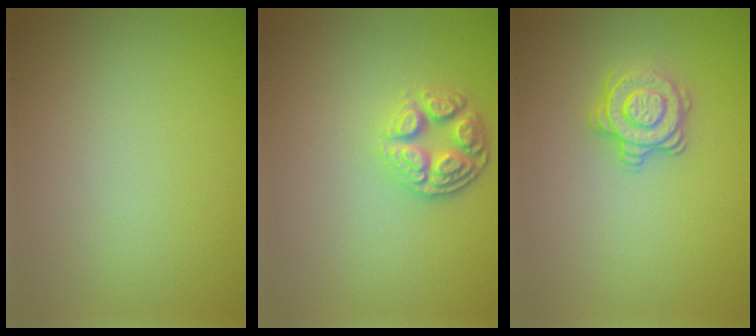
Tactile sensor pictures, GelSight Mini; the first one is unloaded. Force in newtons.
{"total": 3.9, "press": 3.1, "slide": 2.4}
{"total": 3.0, "press": 2.7, "slide": 1.3}